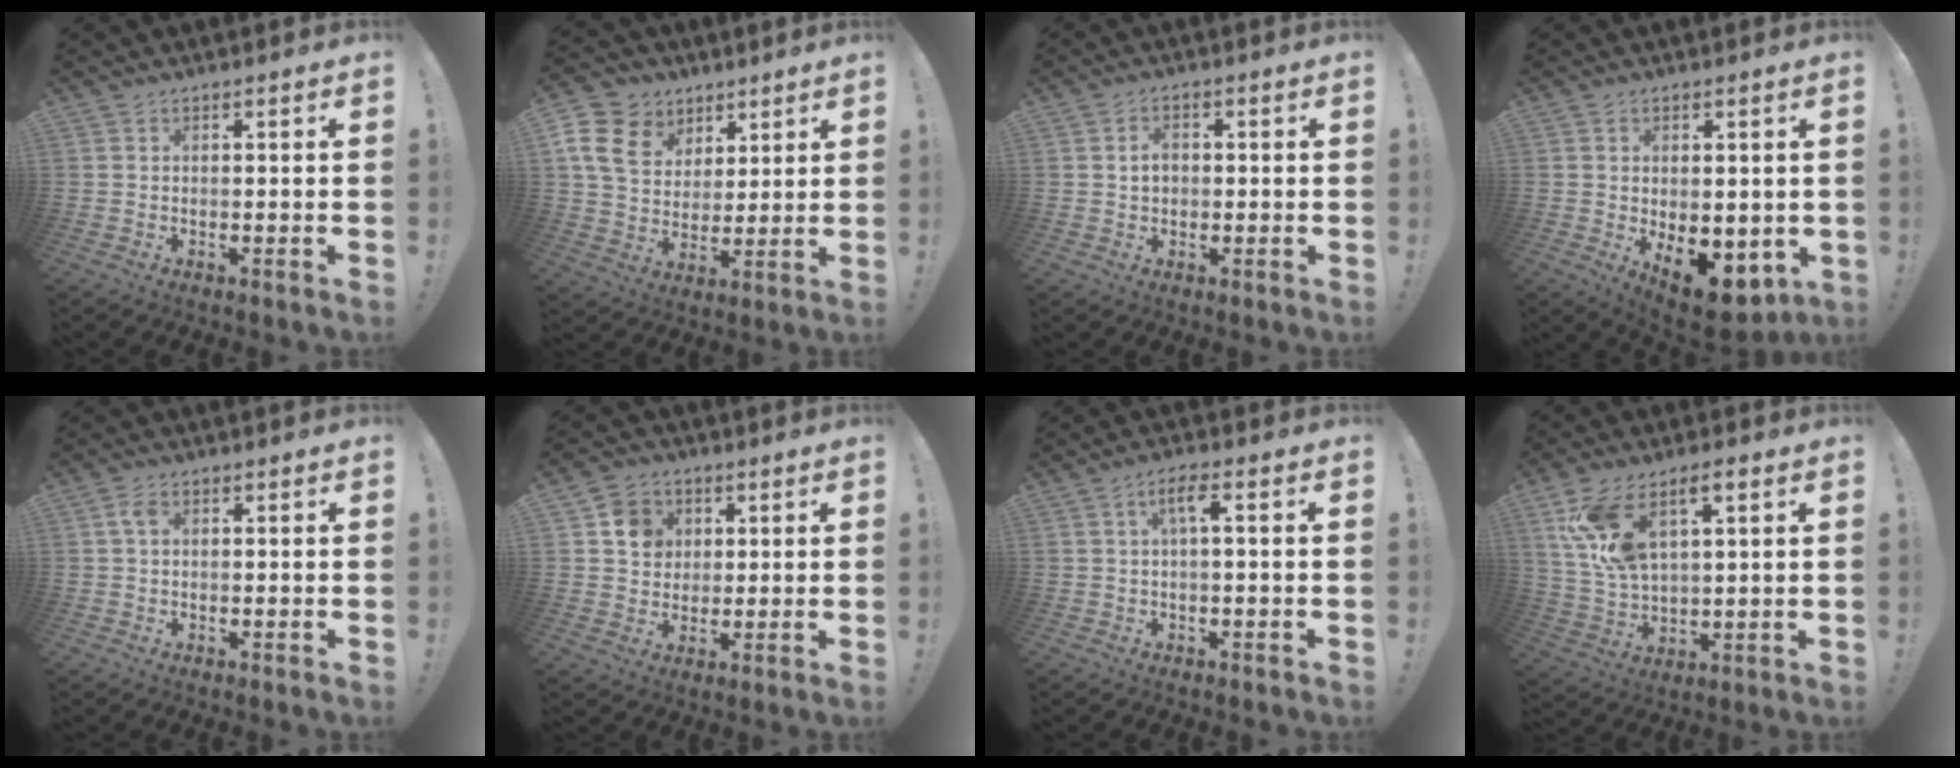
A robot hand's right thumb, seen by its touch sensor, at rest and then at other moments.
{"total": 14.7, "force": [6.8, 11.2, 6.5], "torque": [-0.107, -0.031, 0.138]}
{"total": 3.5, "force": [0.4, 2.4, 2.5], "torque": [-0.035, 0.001, 0.004]}
{"total": 9.6, "force": [-2.9, 6.1, 6.8], "torque": [-0.057, 0.014, -0.041]}
{"total": 3.1, "force": [0.8, 1.9, 2.3], "torque": [-0.042, 0.006, 0.015]}
{"total": 8.4, "force": [2.5, 7.6, 2.5], "torque": [-0.026, -0.007, 0.051]}
{"total": 4.9, "force": [0.7, 1.0, 4.7], "torque": [-0.089, 0.006, 0.007]}
{"total": 12.8, "force": [6.3, 6.4, 9.1], "torque": [-0.177, -0.017, 0.117]}